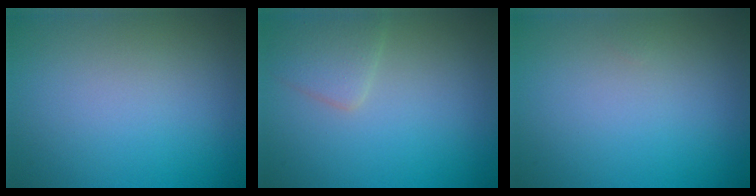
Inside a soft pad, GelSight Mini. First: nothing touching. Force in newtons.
{"total": 2.5, "press": 2.5, "slide": 0.1}
{"total": 0.0}